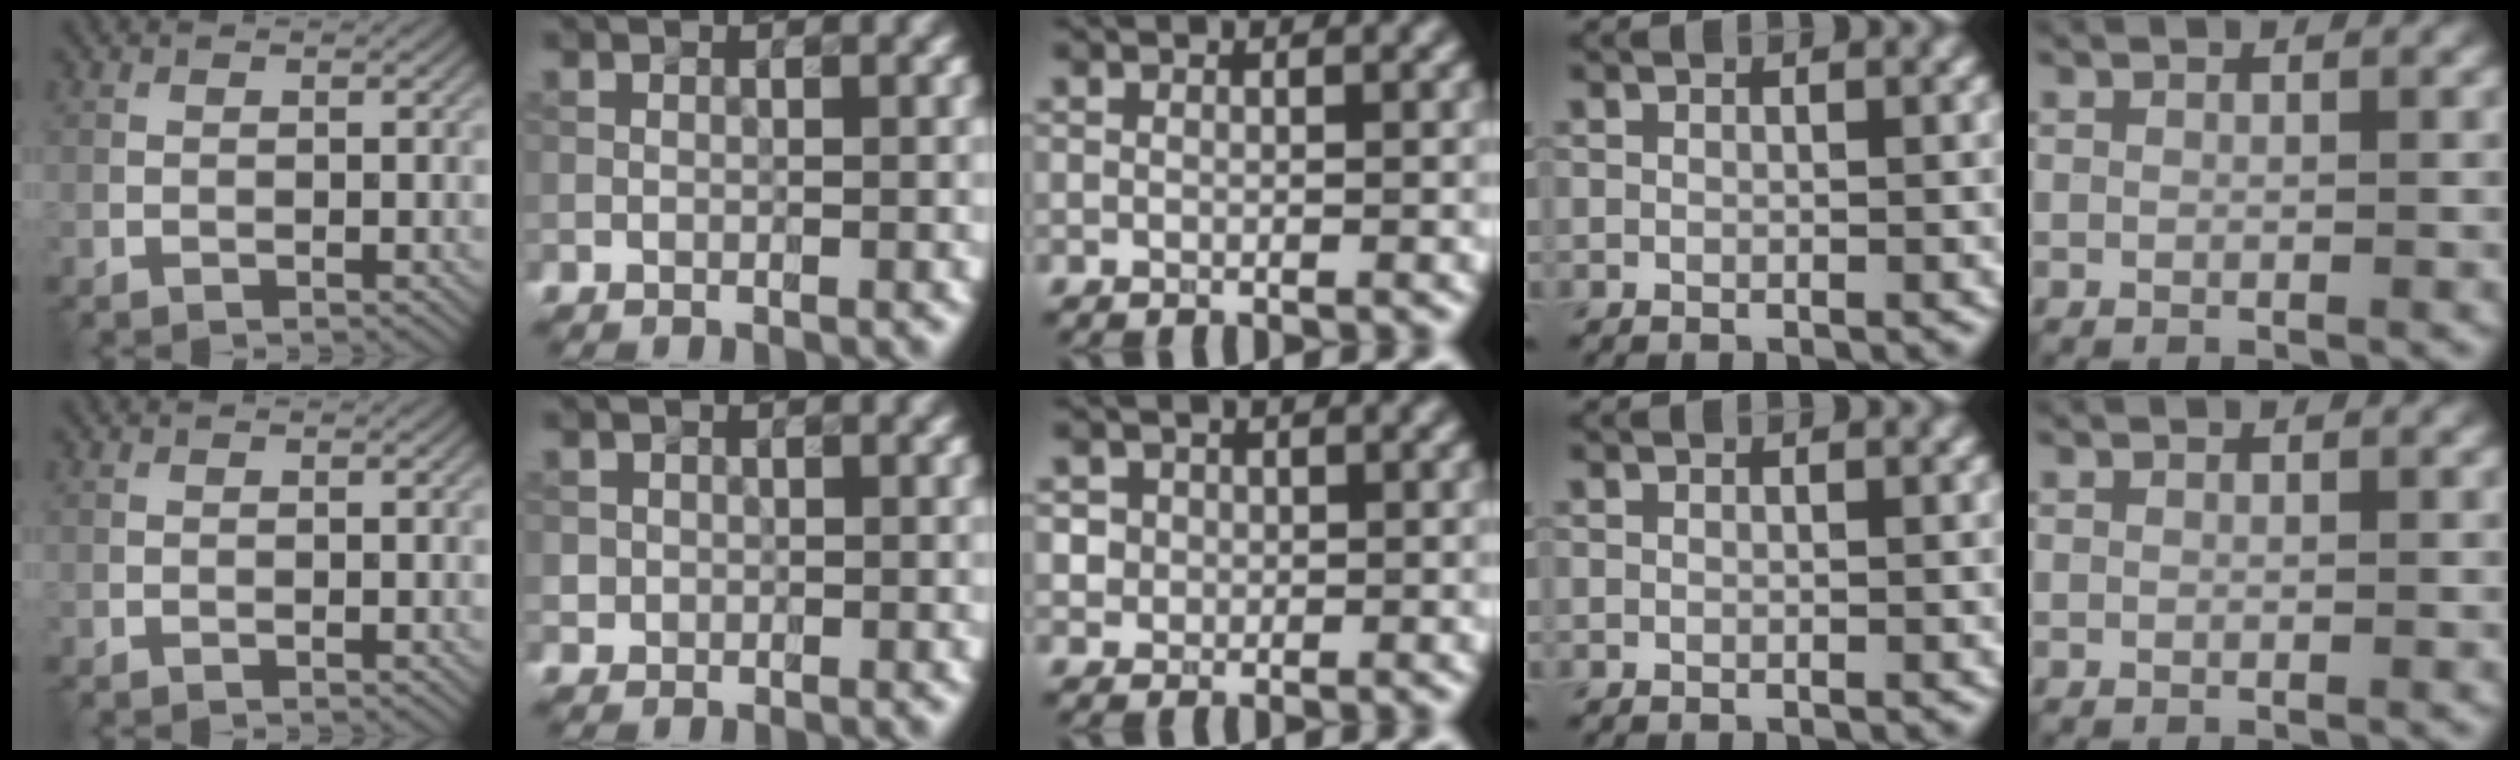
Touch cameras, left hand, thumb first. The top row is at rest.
{"index": {"total": 0.8, "force": [0.0, 0.8, 0.0], "torque": [0.008, -0.003, 0.000]}, "middle": {"total": 2.1, "force": [0.7, 1.9, 0.6], "torque": [-0.006, 0.000, 0.023]}}